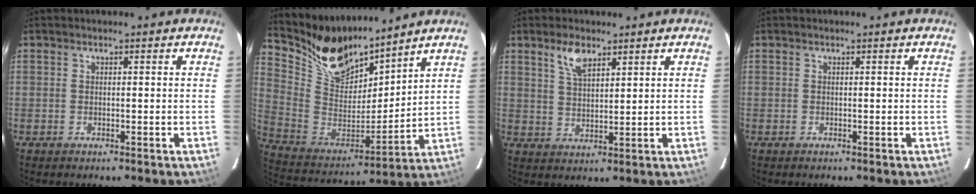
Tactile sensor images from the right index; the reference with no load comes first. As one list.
[{"total": 16.0, "force": [13.9, 5.7, 5.5], "torque": [-0.138, -0.018, 0.271]}, {"total": 5.3, "force": [3.5, 2.2, 3.3], "torque": [-0.060, 0.003, 0.068]}, {"total": 0.0}]